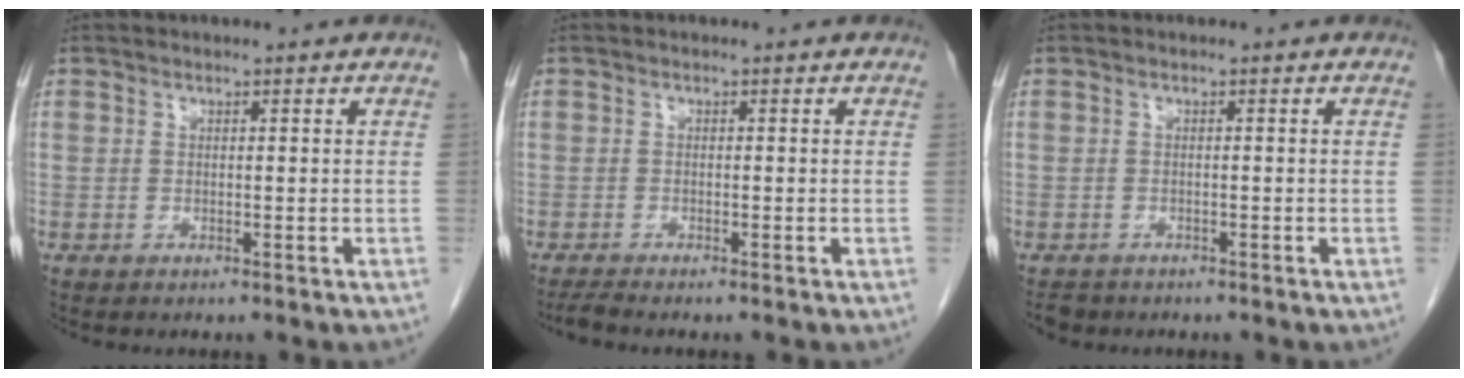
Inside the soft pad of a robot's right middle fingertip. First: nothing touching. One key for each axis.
{"total": 1.4, "fx": -1.2, "fy": -0.3, "fz": 0.6, "tx": -0.019, "ty": -0.005, "tz": -0.026}
{"total": 1.8, "fx": -1.5, "fy": 1.0, "fz": 0.2, "tx": -0.010, "ty": -0.001, "tz": -0.024}